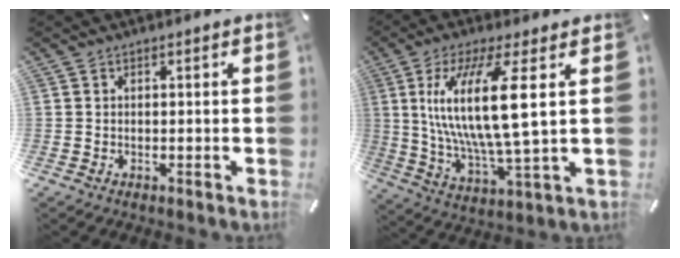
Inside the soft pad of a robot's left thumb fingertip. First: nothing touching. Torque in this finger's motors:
{"motor_torque": [0.46, 2.17, 2.47, -0.30, 0.78]}